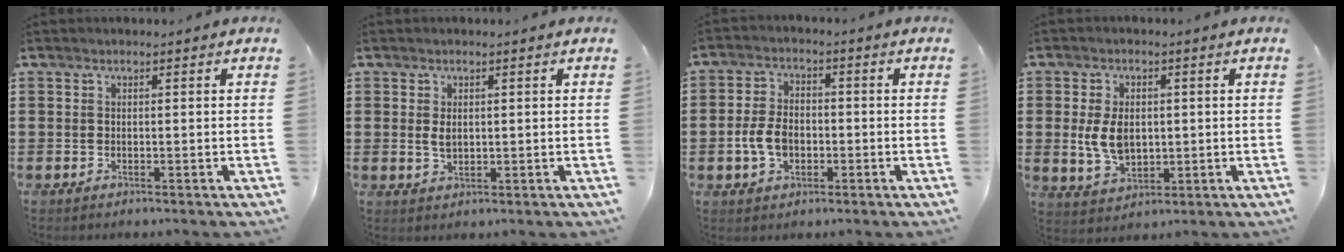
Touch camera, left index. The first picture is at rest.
{"total": 2.3, "force": [0.3, 1.3, 1.8], "torque": [-0.040, 0.004, 0.006]}
{"total": 5.8, "force": [-1.3, 3.8, 4.2], "torque": [-0.106, 0.000, -0.031]}
{"total": 6.5, "force": [0.4, 4.3, 4.9], "torque": [-0.114, 0.003, 0.000]}